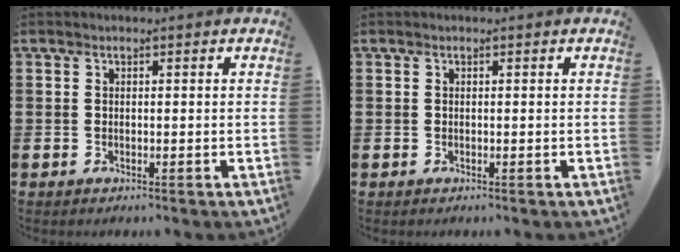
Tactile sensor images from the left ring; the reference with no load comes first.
{"total": 0.0}